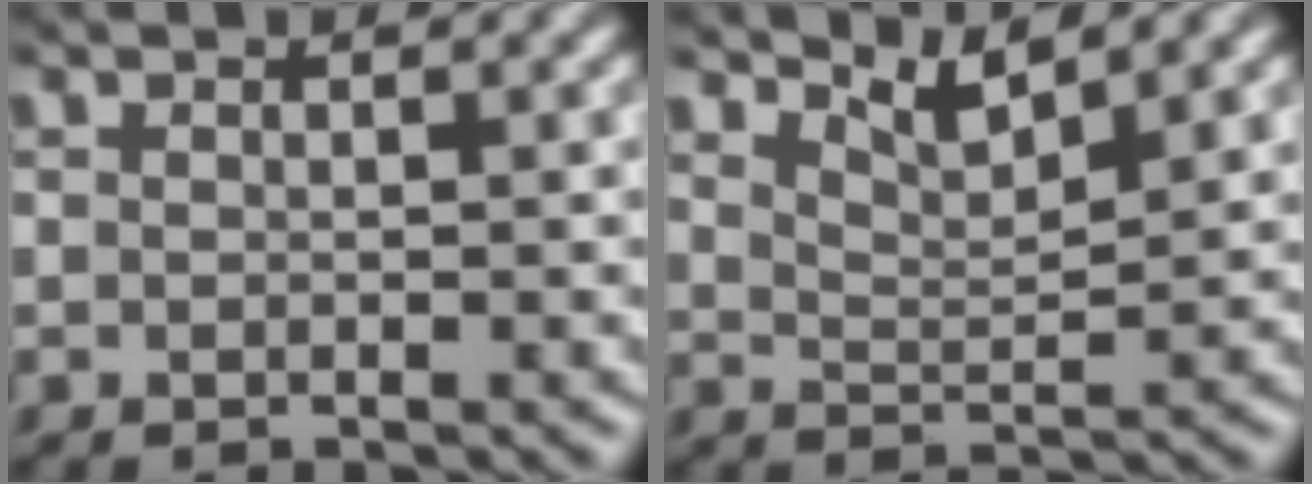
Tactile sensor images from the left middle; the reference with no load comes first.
{"total": 3.3, "force": [2.9, 0.5, 1.4], "torque": [-0.026, -0.004, 0.052]}